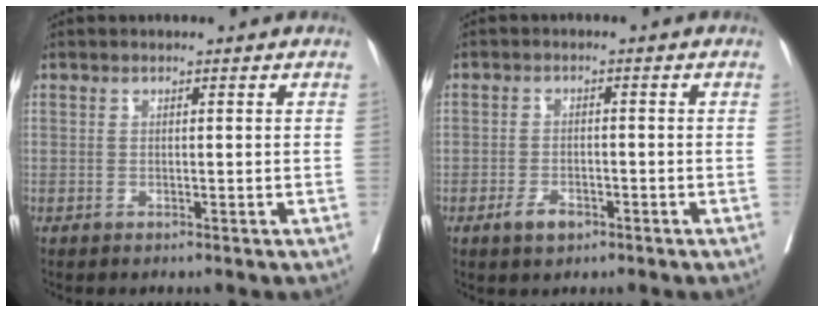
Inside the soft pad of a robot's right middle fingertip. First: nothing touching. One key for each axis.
{"total": 3.0, "fx": -1.8, "fy": 1.6, "fz": 1.8, "tx": -0.031, "ty": 0.003, "tz": -0.026}